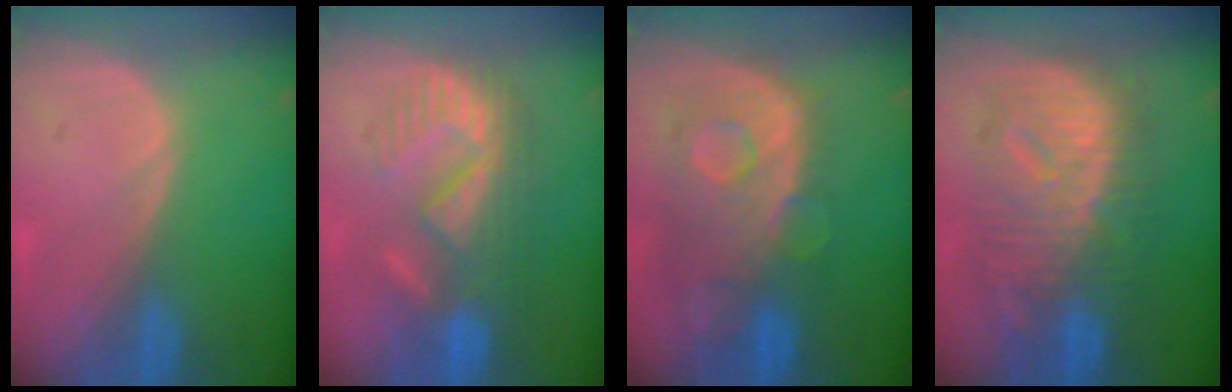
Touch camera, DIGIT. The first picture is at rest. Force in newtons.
{"total": 9.0, "press": 8.7, "slide": 2.2}
{"total": 11.3, "press": 9.7, "slide": 5.7}
{"total": 12.3, "press": 12.3, "slide": 1.1}